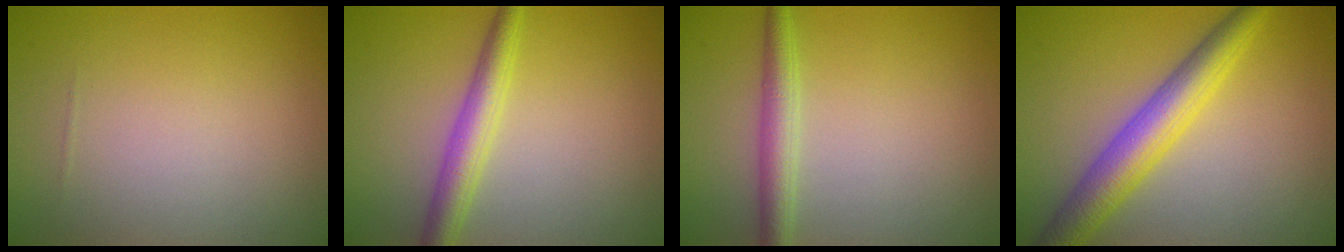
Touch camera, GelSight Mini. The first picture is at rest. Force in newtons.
{"total": 3.4, "press": 3.4, "slide": 0.1}
{"total": 2.7, "press": 2.7, "slide": 0.0}
{"total": 5.7, "press": 5.7, "slide": 0.0}